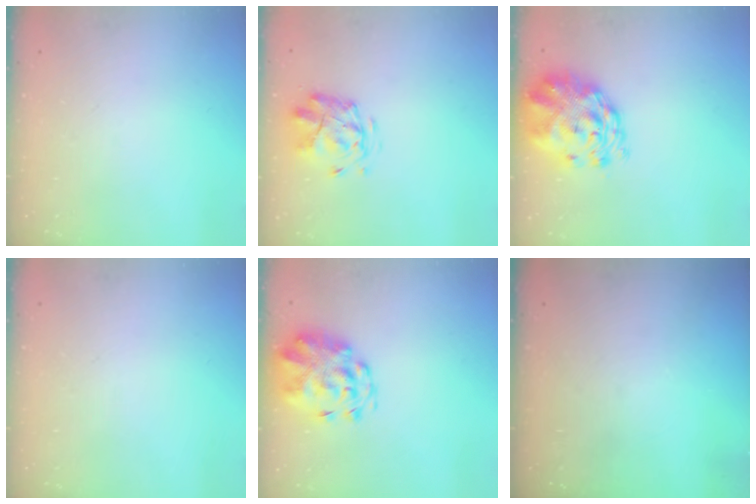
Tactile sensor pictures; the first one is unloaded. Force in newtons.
{"total": 2.9, "press": 2.6, "slide": 1.3}
{"total": 3.6, "press": 3.3, "slide": 1.5}
{"total": 0.0}
{"total": 5.1, "press": 5.0, "slide": 0.9}
{"total": 0.0}